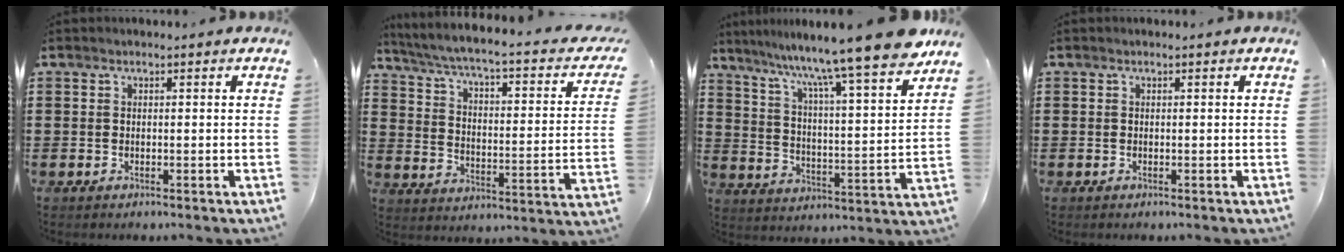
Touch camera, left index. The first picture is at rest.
{"total": 3.7, "force": [2.2, -0.1, 3.0], "torque": [-0.071, -0.030, 0.024]}
{"total": 11.6, "force": [9.9, -0.8, 6.1], "torque": [-0.130, -0.078, 0.153]}
{"total": 0.0}